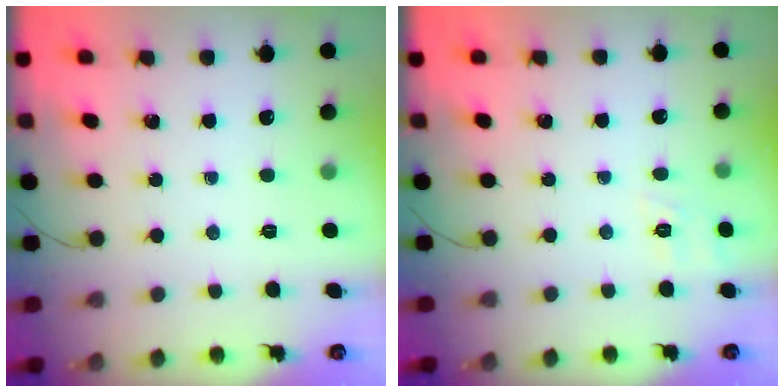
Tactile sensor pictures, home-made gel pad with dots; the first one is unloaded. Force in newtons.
{"total": 7.3, "press": 7.2, "slide": 1.6}